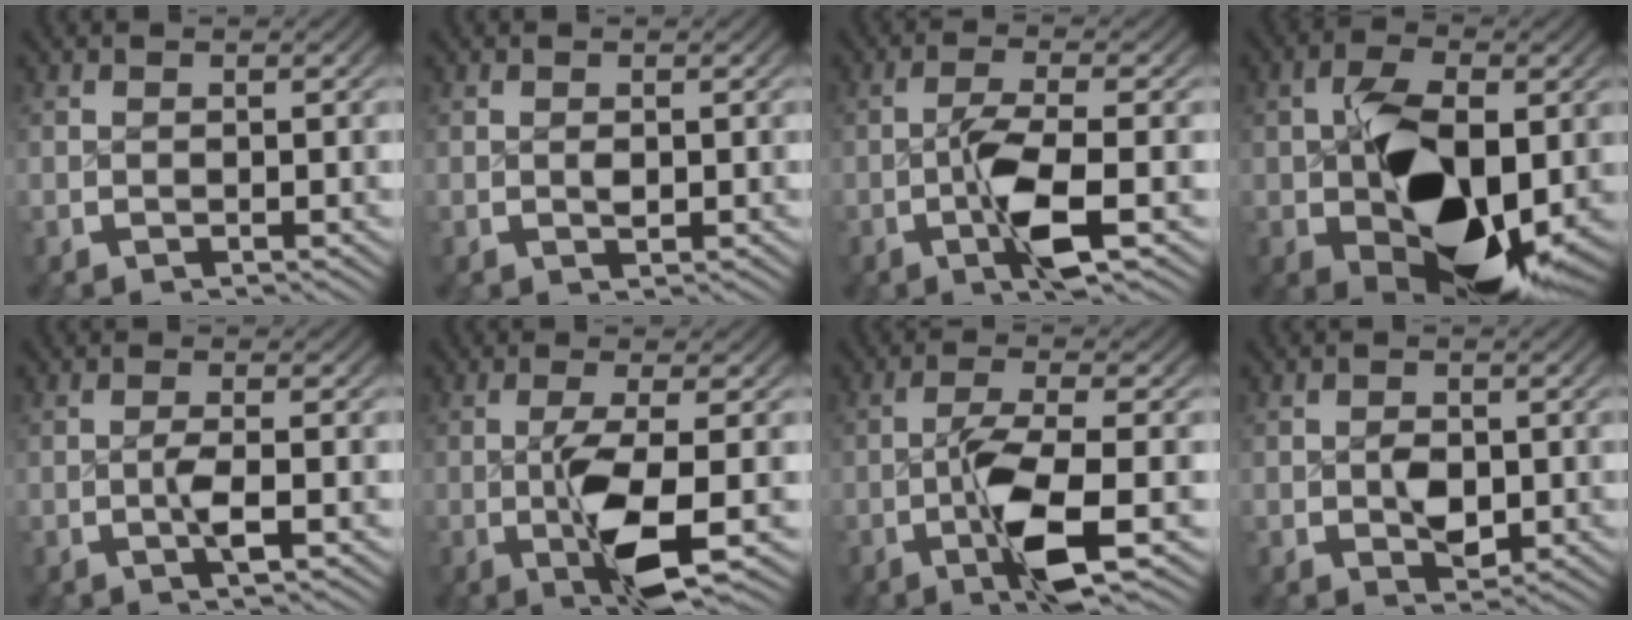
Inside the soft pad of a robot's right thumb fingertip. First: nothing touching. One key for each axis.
{"total": 0.8, "fx": 0.1, "fy": 0.5, "fz": 0.6, "tx": -0.014, "ty": -0.007, "tz": 0.006}
{"total": 5.8, "fx": -1.2, "fy": 1.8, "fz": 5.4, "tx": -0.105, "ty": -0.013, "tz": -0.019}
{"total": 15.7, "fx": -2.3, "fy": 9.2, "fz": 12.6, "tx": -0.221, "ty": -0.054, "tz": -0.012}
{"total": 2.4, "fx": -0.5, "fy": 0.7, "fz": 2.3, "tx": -0.045, "ty": -0.001, "tz": -0.012}
{"total": 6.8, "fx": -1.1, "fy": 1.8, "fz": 6.4, "tx": -0.119, "ty": -0.014, "tz": -0.010}
{"total": 7.1, "fx": -1.5, "fy": 2.2, "fz": 6.5, "tx": -0.127, "ty": -0.014, "tz": -0.020}
{"total": 3.2, "fx": -0.3, "fy": 2.1, "fz": 2.3, "tx": -0.045, "ty": -0.019, "tz": 0.004}